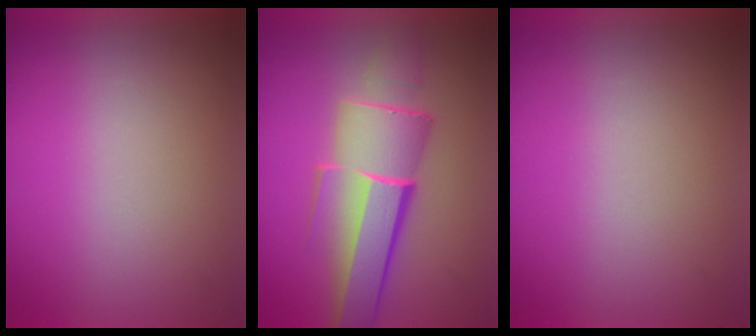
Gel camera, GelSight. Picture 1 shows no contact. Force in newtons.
{"total": 6.2}
{"total": 0.0}